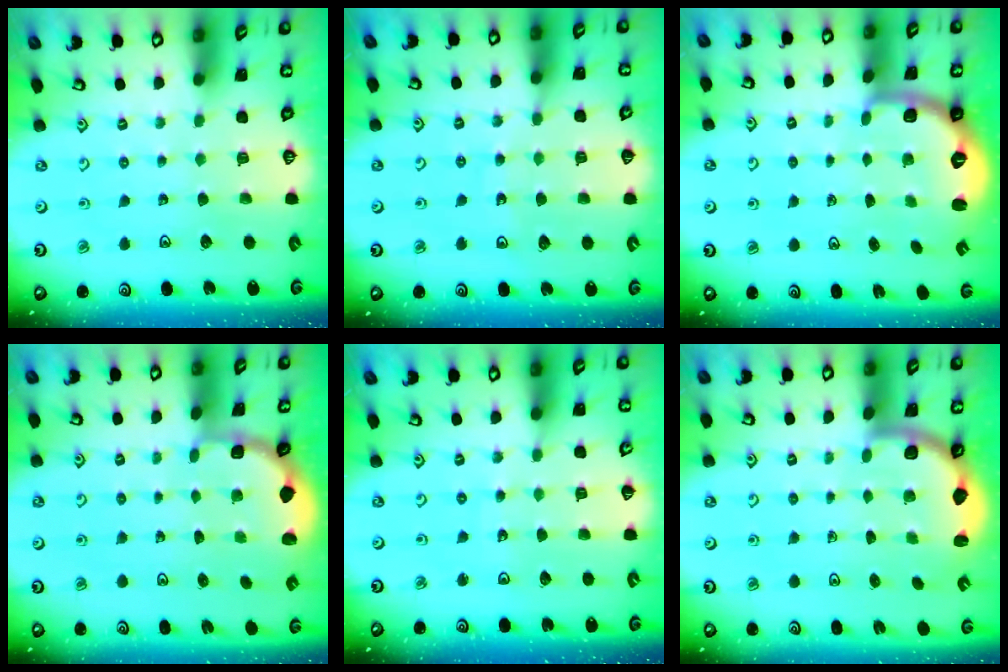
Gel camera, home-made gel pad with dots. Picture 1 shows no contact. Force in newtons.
{"total": 8.6, "press": 7.9, "slide": 3.2}
{"total": 2.7, "press": 1.7, "slide": 2.1}
{"total": 1.9, "press": 1.8, "slide": 0.7}
{"total": 4.1, "press": 4.1, "slide": 0.3}
{"total": 2.5, "press": 2.5, "slide": 0.6}